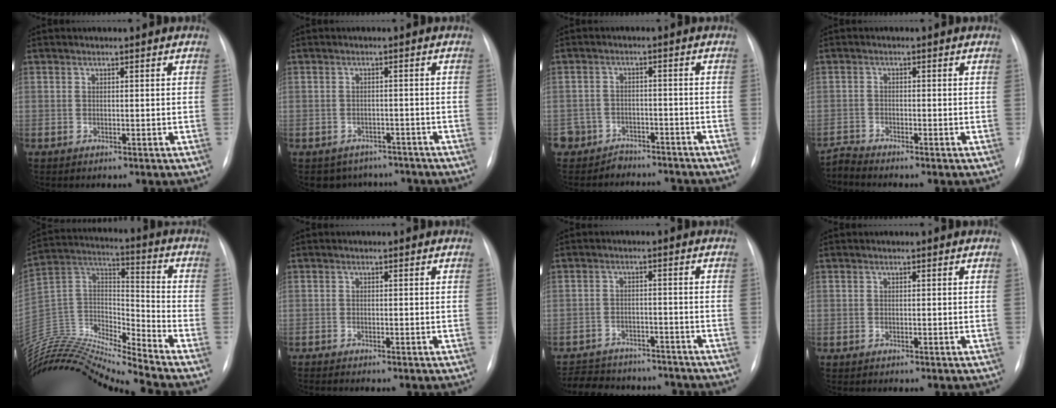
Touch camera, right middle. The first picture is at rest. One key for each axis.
{"total": 5.9, "fx": -5.0, "fy": 3.2, "fz": 0.0, "tx": 0.012, "ty": 0.018, "tz": -0.061}
{"total": 8.6, "fx": -7.3, "fy": 4.5, "fz": 0.4, "tx": -0.007, "ty": 0.018, "tz": -0.096}
{"total": 2.3, "fx": -2.1, "fy": -0.8, "fz": -0.6, "tx": 0.010, "ty": -0.016, "tz": -0.042}
{"total": 20.7, "fx": -19.8, "fy": -1.3, "fz": 5.9, "tx": -0.108, "ty": 0.028, "tz": -0.353}
{"total": 1.5, "fx": -1.3, "fy": 0.0, "fz": 0.7, "tx": -0.008, "ty": -0.002, "tz": -0.018}
{"total": 14.7, "fx": -13.0, "fy": 5.5, "fz": 4.0, "tx": -0.090, "ty": 0.012, "tz": -0.172}
{"total": 0.0}